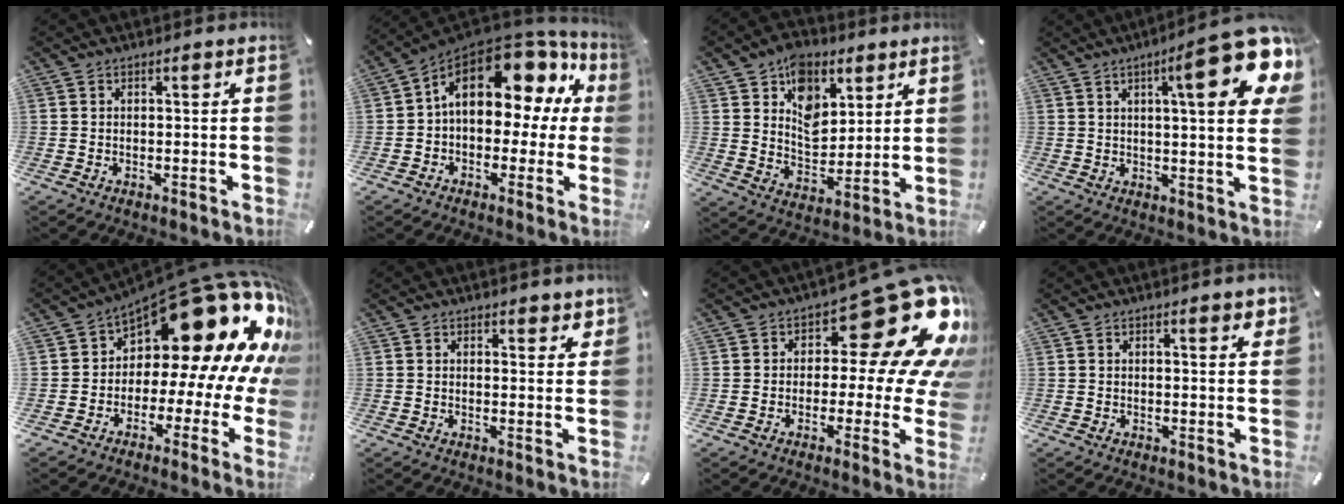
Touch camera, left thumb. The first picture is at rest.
{"total": 15.2, "force": [5.8, 9.2, 10.7], "torque": [-0.159, -0.035, 0.098]}
{"total": 10.8, "force": [5.3, 8.2, 4.5], "torque": [-0.068, -0.029, 0.100]}
{"total": 19.4, "force": [8.4, 4.2, 17.0], "torque": [-0.238, -0.043, 0.115]}
{"total": 25.2, "force": [11.2, 11.8, 19.3], "torque": [-0.286, -0.104, 0.204]}
{"total": 3.3, "force": [2.9, 1.4, 0.6], "torque": [0.003, -0.021, 0.049]}
{"total": 24.3, "force": [10.8, 10.3, 19.2], "torque": [-0.244, -0.080, 0.181]}
{"total": 2.5, "force": [1.7, 0.4, 1.8], "torque": [-0.030, -0.003, 0.028]}